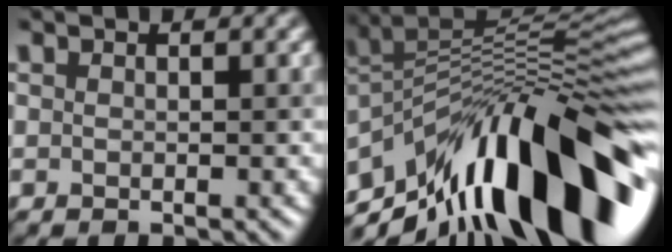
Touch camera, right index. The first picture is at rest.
{"total": 16.6, "force": [-7.5, 6.3, 13.3], "torque": [-0.206, 0.029, -0.141]}